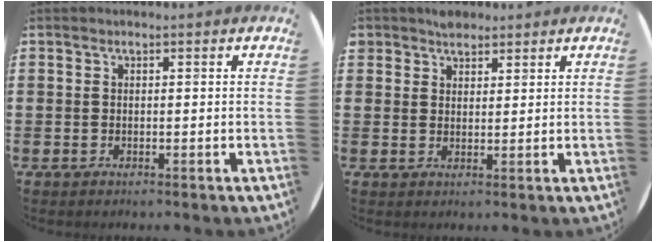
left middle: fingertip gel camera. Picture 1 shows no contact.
{"total": 2.4, "force": [2.1, 1.2, -0.1], "torque": [0.005, 0.003, 0.040]}